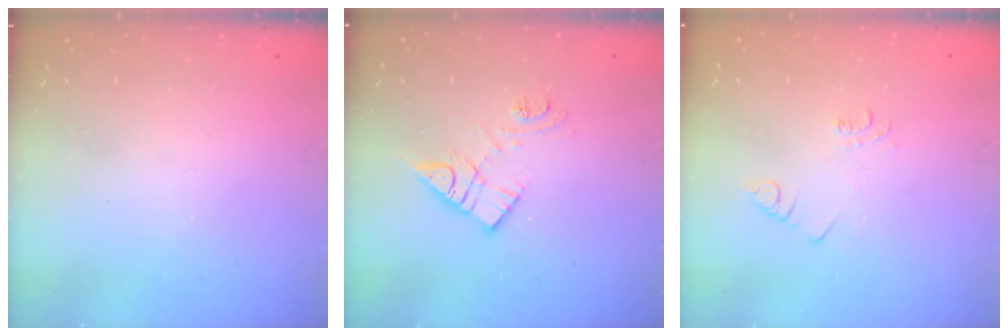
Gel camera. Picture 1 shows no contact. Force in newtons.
{"total": 11.6, "press": 11.6, "slide": 0.9}
{"total": 3.3, "press": 3.3, "slide": 0.4}